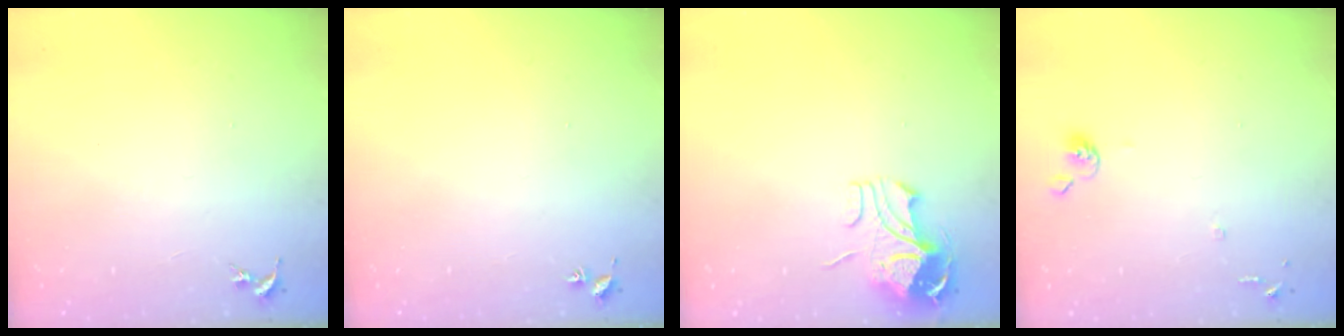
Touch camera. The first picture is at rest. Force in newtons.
{"total": 1.8, "press": 1.8, "slide": 0.2}
{"total": 10.0, "press": 9.9, "slide": 0.6}
{"total": 6.6, "press": 6.6, "slide": 0.6}